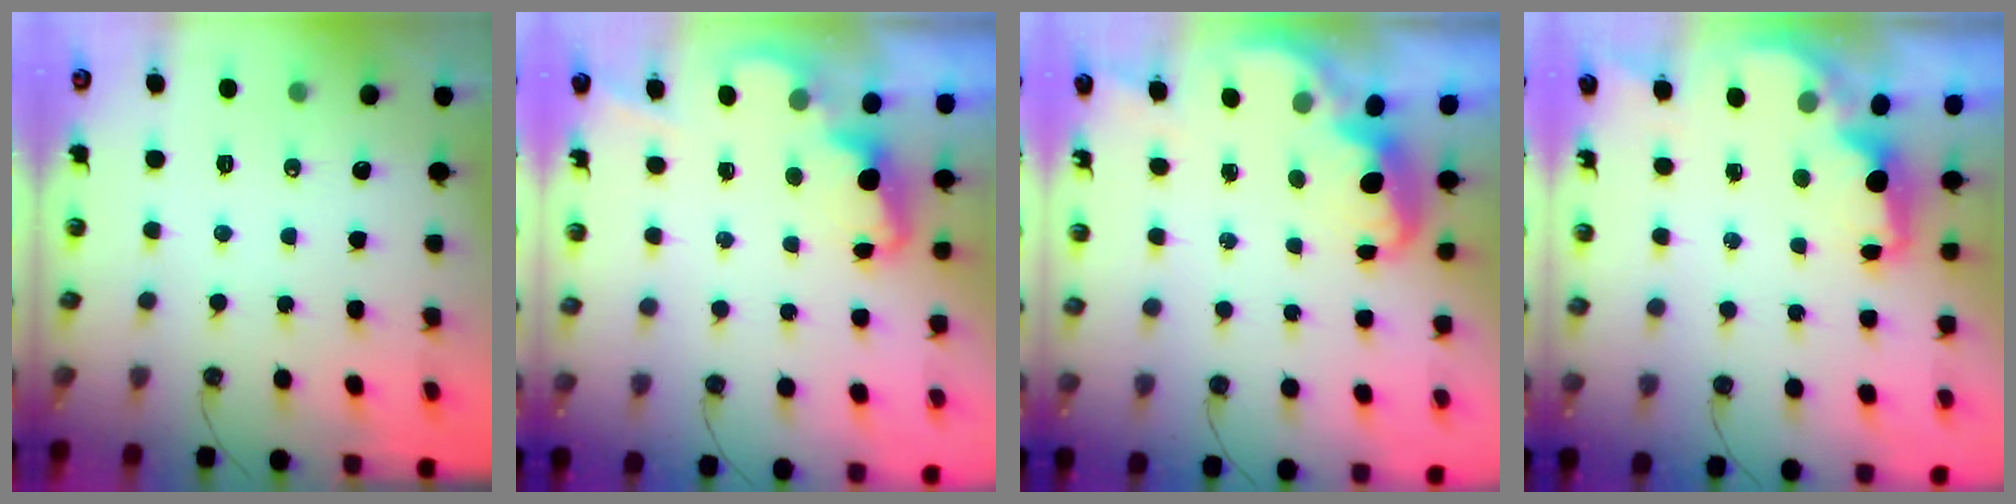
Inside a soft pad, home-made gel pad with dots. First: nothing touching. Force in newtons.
{"total": 2.4, "press": 2.4, "slide": 0.6}
{"total": 2.8, "press": 2.7, "slide": 0.6}
{"total": 2.5, "press": 2.3, "slide": 0.8}